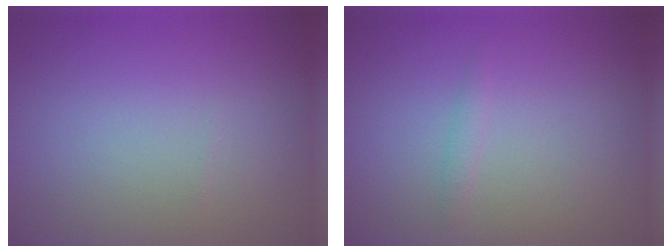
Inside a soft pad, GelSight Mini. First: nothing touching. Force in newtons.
{"total": 0.8, "press": 0.8, "slide": 0.1}